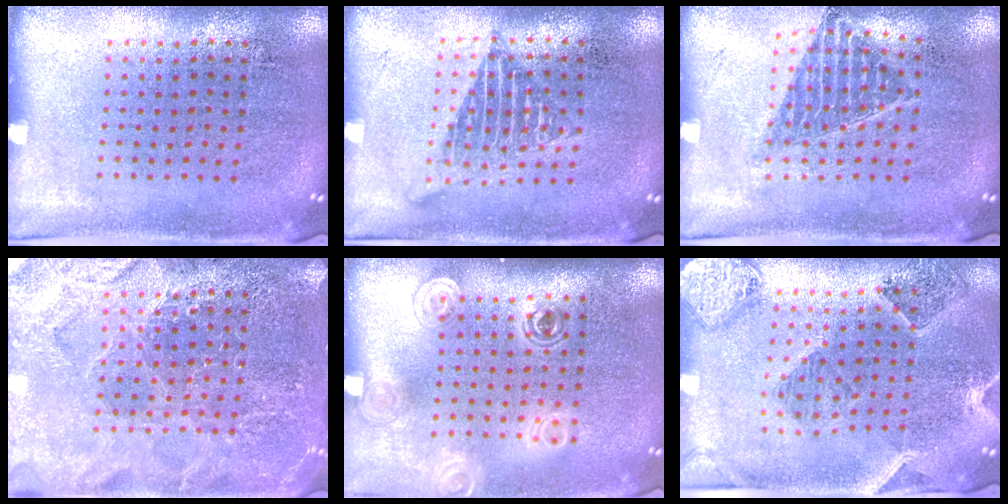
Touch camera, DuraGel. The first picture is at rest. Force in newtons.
{"total": 1.2, "press": 1.2, "slide": 0.1}
{"total": 0.9, "press": 0.9, "slide": 0.2}
{"total": 3.4, "press": 3.4, "slide": 0.4}
{"total": 1.4, "press": 1.2, "slide": 0.8}
{"total": 1.6, "press": 1.6, "slide": 0.3}